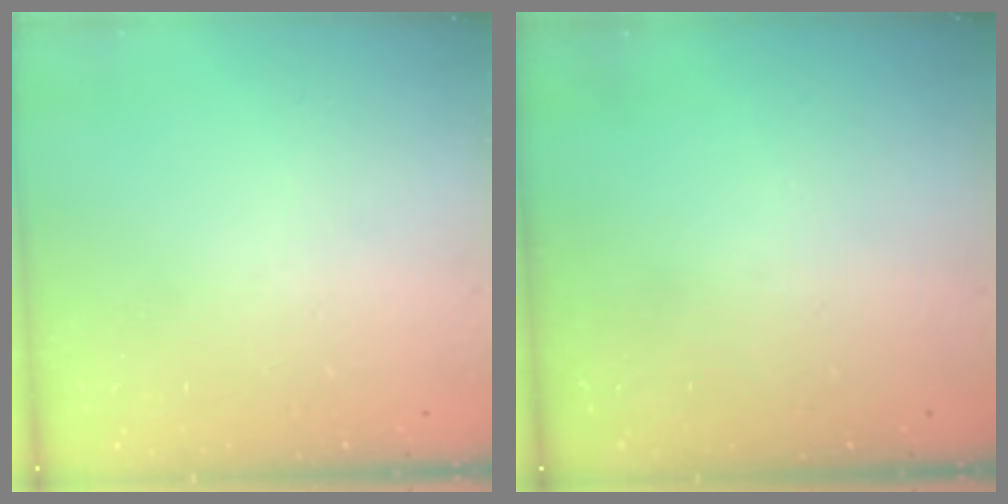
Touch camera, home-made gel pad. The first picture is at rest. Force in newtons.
{"total": 0.0}